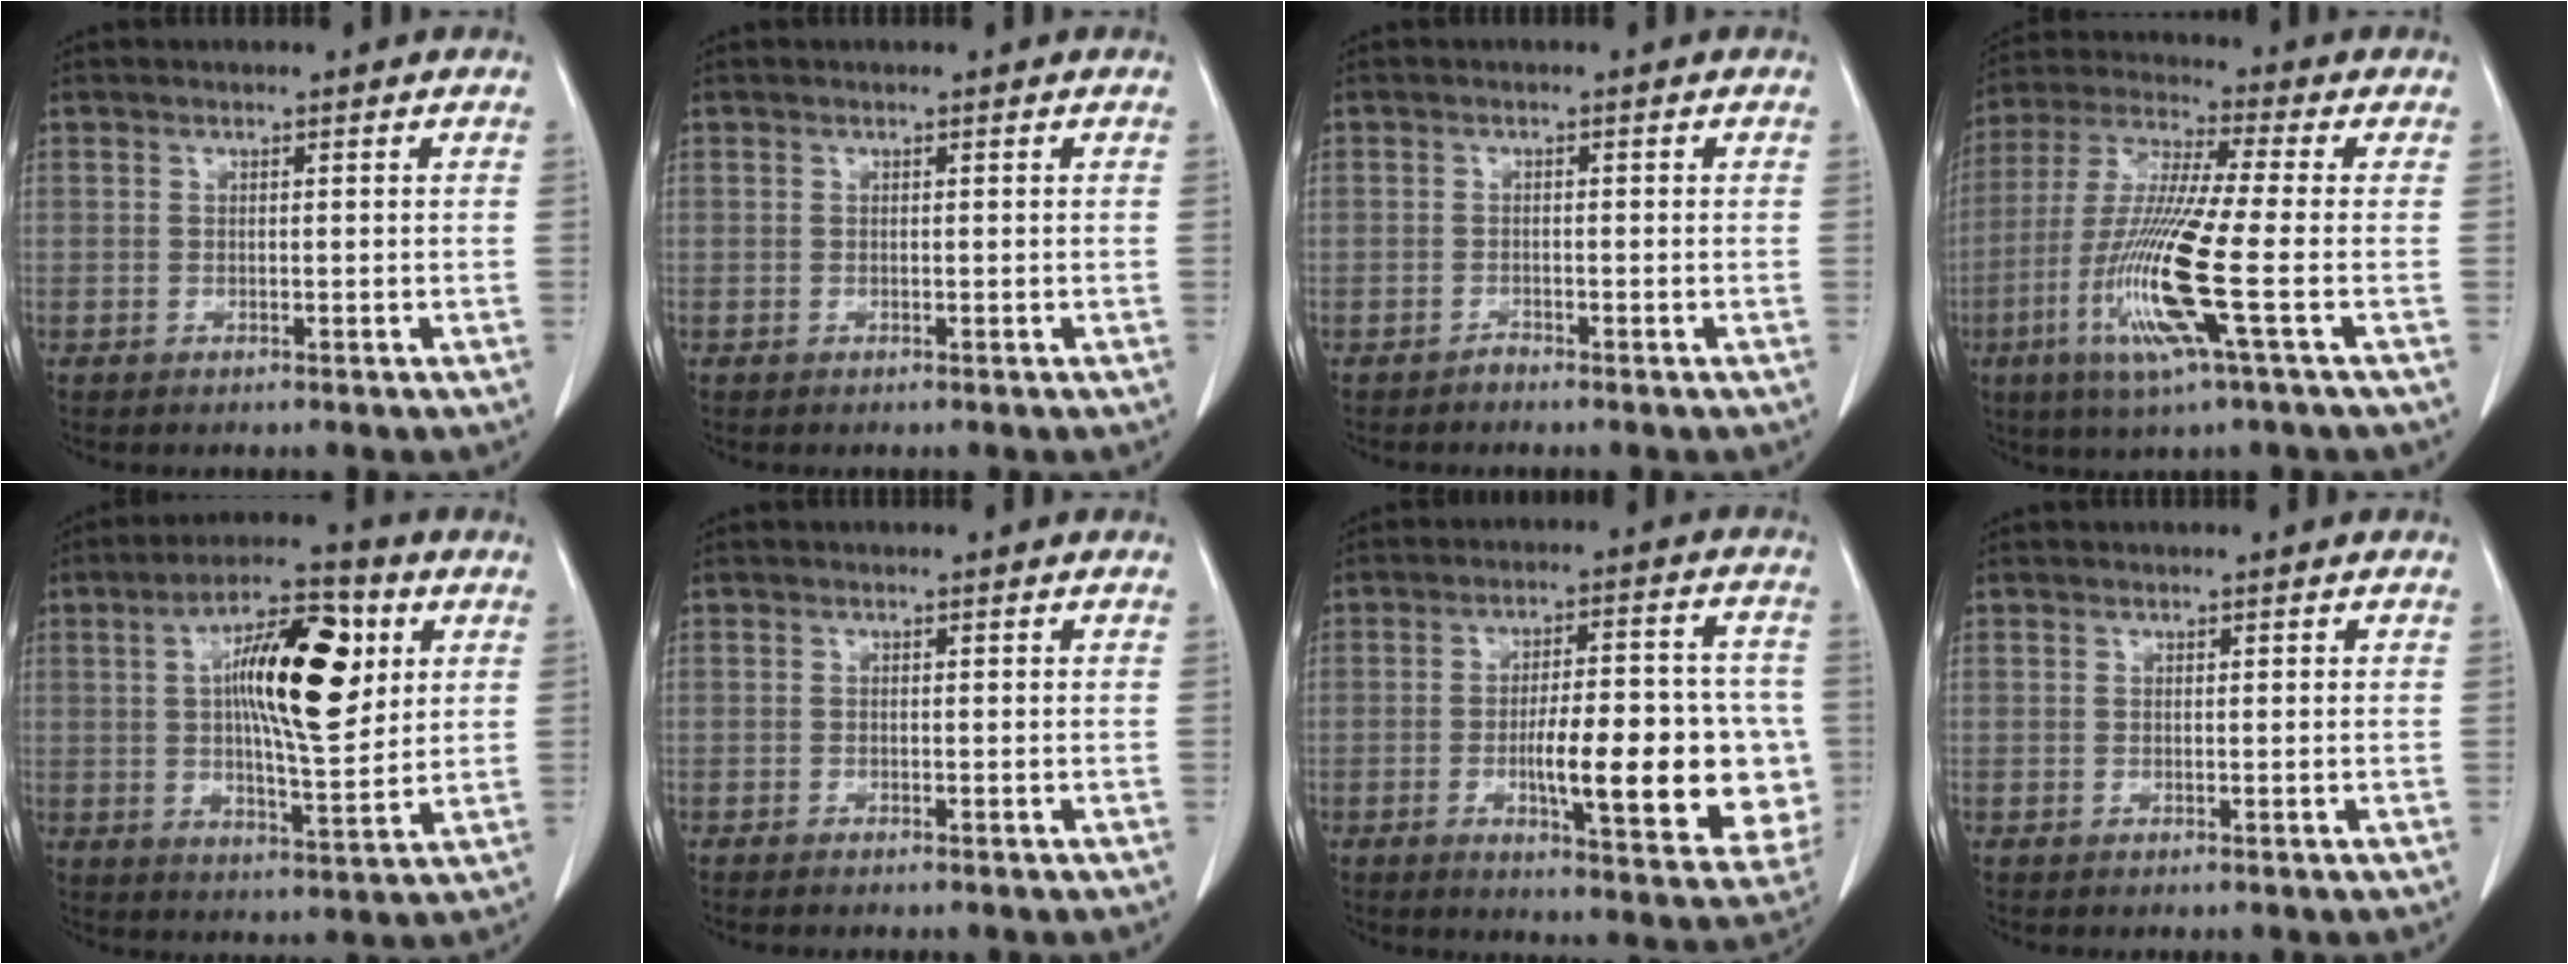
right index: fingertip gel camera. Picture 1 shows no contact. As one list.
[{"total": 0.0}, {"total": 0.8, "force": [-0.7, 0.2, 0.0], "torque": [0.003, 0.000, -0.016]}, {"total": 14.7, "force": [-4.2, -0.4, 14.1], "torque": [-0.290, -0.018, -0.088]}, {"total": 15.2, "force": [3.9, 4.0, 14.2], "torque": [-0.238, 0.017, 0.057]}, {"total": 0.8, "force": [-0.7, 0.1, 0.4], "torque": [-0.010, -0.002, -0.012]}, {"total": 17.8, "force": [-3.1, 4.3, 17.0], "torque": [-0.175, 0.019, -0.027]}, {"total": 0.0}]